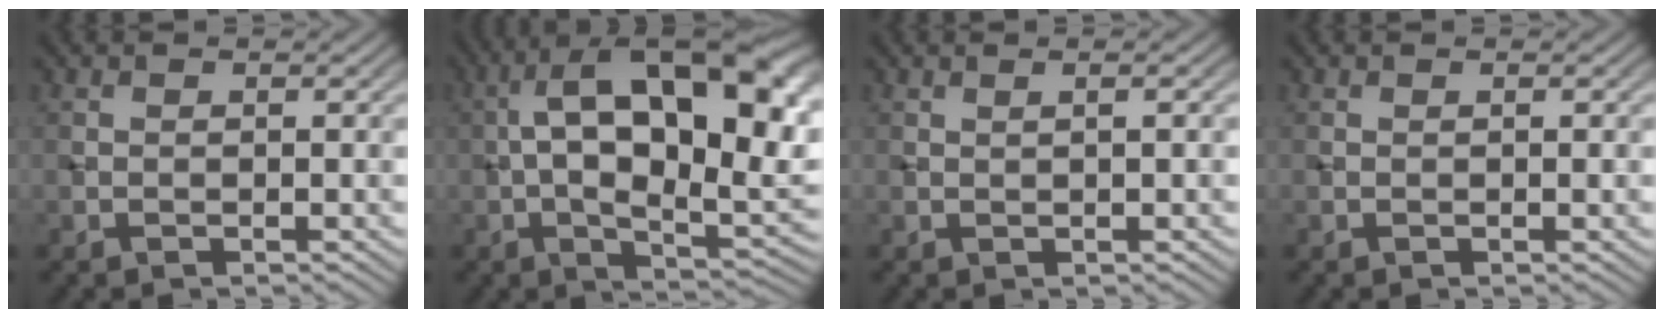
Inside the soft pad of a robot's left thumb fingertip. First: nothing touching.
{"total": 20.0, "force": [3.4, 9.5, 17.3], "torque": [-0.272, 0.021, 0.050]}
{"total": 1.5, "force": [0.4, 0.2, 1.4], "torque": [-0.020, 0.002, 0.003]}
{"total": 0.6, "force": [0.1, 0.0, 0.5], "torque": [-0.010, 0.000, 0.001]}